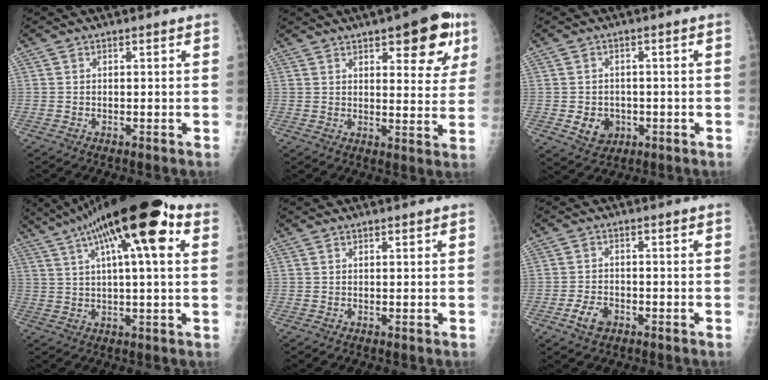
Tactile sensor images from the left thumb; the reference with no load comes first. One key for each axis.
{"total": 13.5, "fx": 6.8, "fy": 4.9, "fz": 10.5, "tx": -0.094, "ty": -0.023, "tz": 0.084}
{"total": 5.1, "fx": -1.4, "fy": 4.2, "fz": 2.5, "tx": -0.024, "ty": 0.006, "tz": -0.011}
{"total": 20.8, "fx": 9.0, "fy": 5.1, "fz": 18.1, "tx": -0.302, "ty": 0.025, "tz": 0.140}
{"total": 0.0}
{"total": 4.2, "fx": -2.2, "fy": 2.6, "fz": 2.4, "tx": -0.040, "ty": 0.014, "tz": -0.038}